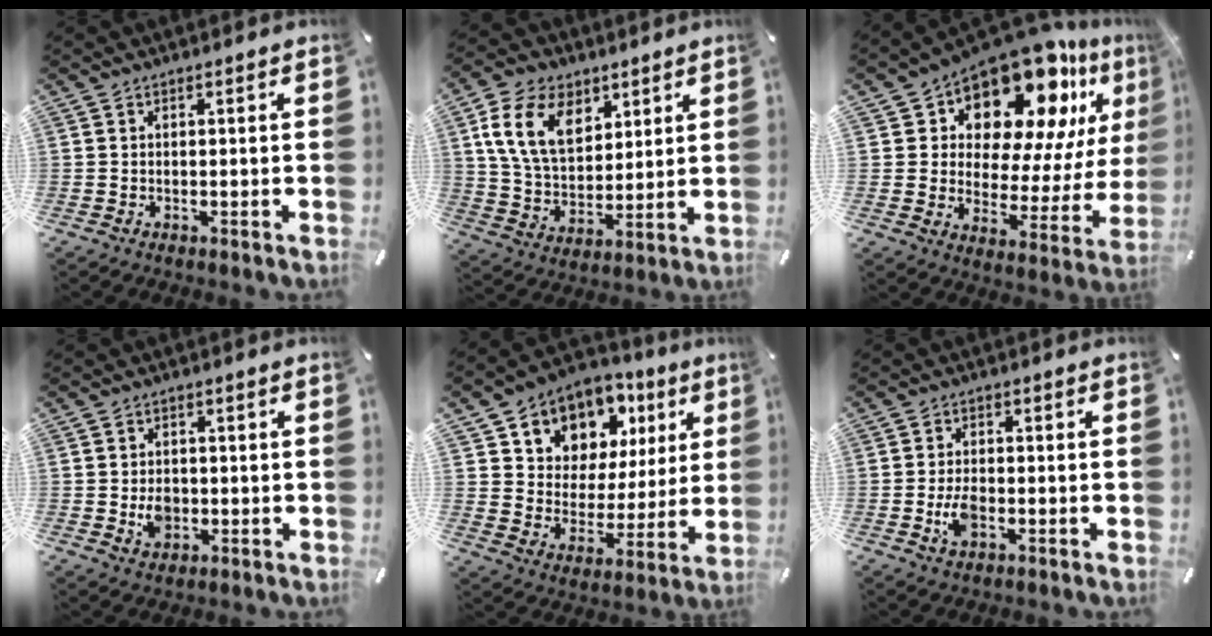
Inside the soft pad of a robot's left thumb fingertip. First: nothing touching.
{"total": 14.2, "force": [6.5, 9.8, 8.0], "torque": [-0.178, -0.012, 0.122]}
{"total": 18.3, "force": [13.6, 8.6, 8.8], "torque": [-0.138, -0.114, 0.229]}
{"total": 4.7, "force": [-0.7, 3.8, 2.6], "torque": [-0.035, -0.002, -0.014]}
{"total": 10.5, "force": [6.8, 7.8, 1.4], "torque": [-0.034, -0.067, 0.125]}
{"total": 4.7, "force": [-1.4, 2.7, 3.6], "torque": [-0.081, 0.002, -0.028]}